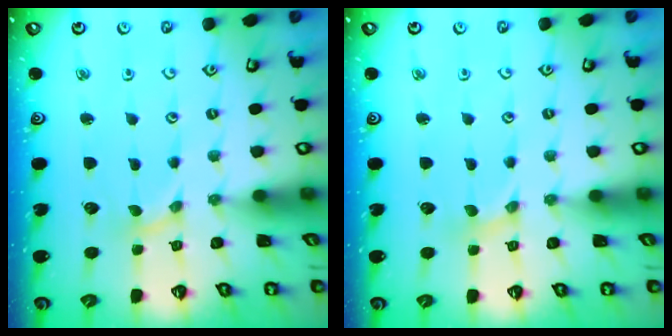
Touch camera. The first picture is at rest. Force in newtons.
{"total": 0.0}